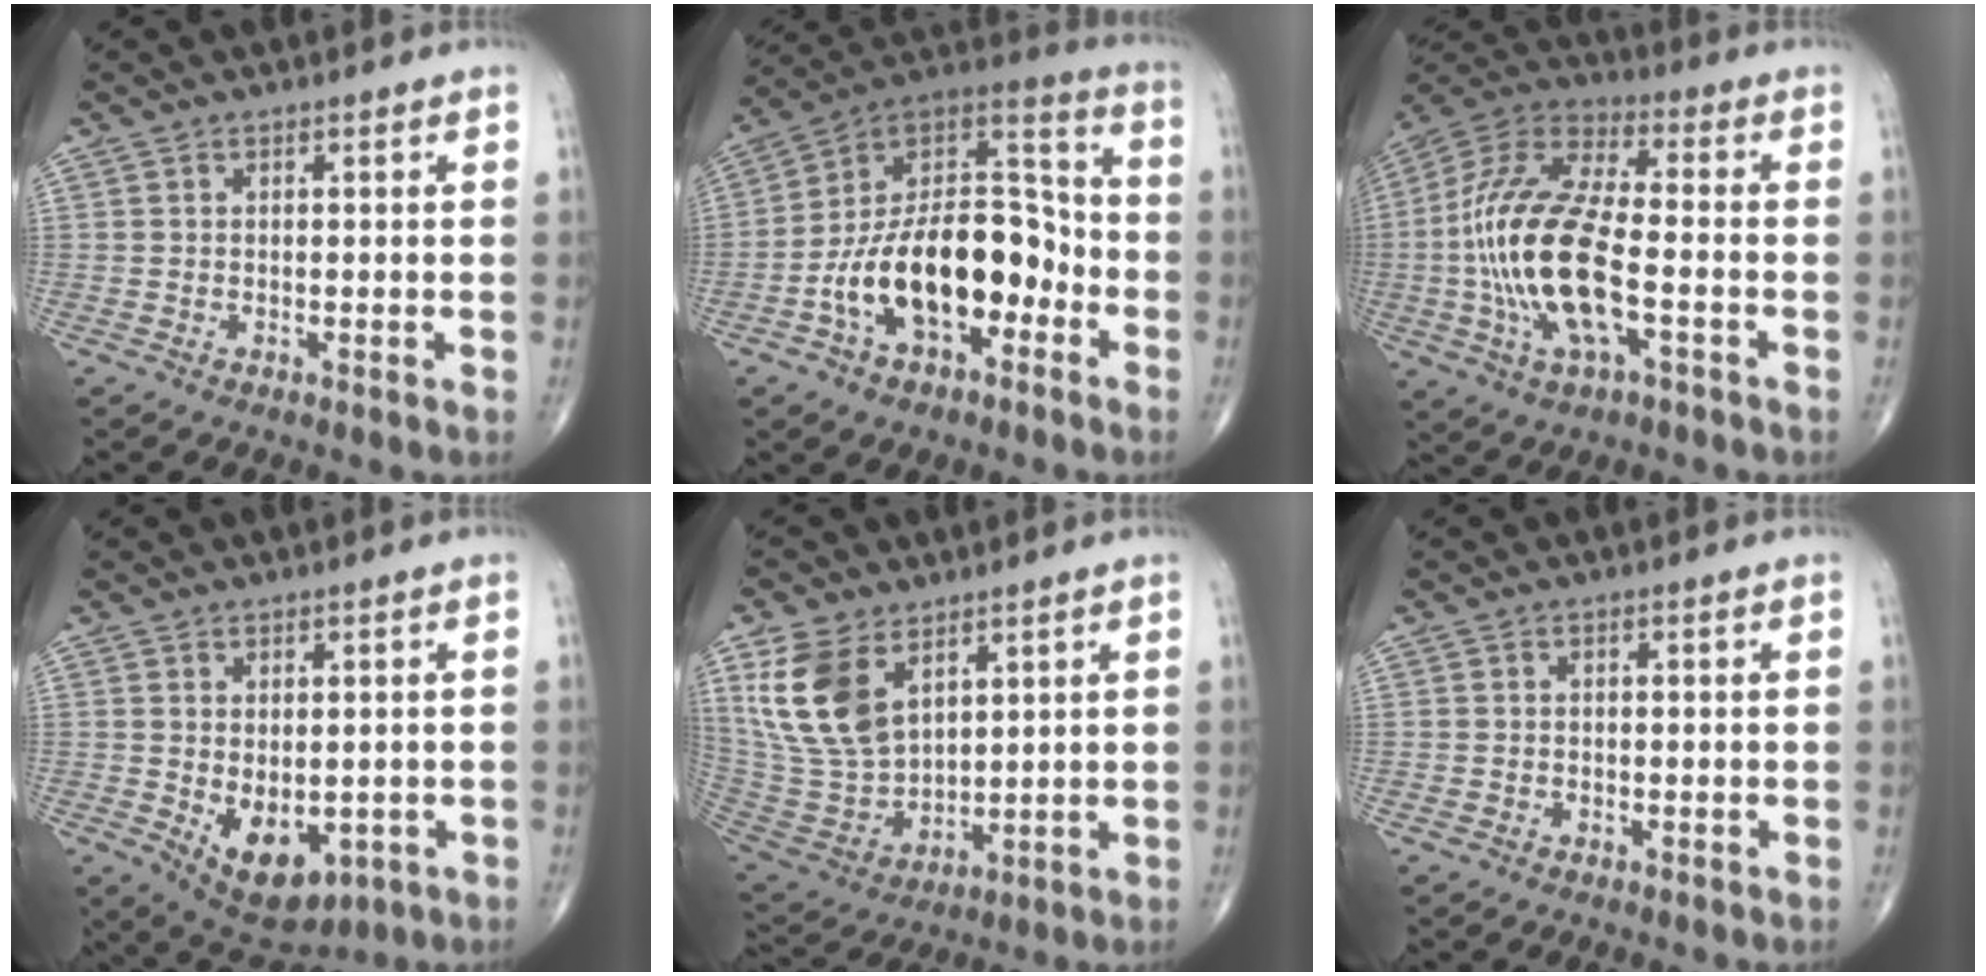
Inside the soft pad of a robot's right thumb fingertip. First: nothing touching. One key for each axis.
{"total": 20.7, "fx": -6.4, "fy": 11.5, "fz": 16.0, "tx": -0.238, "ty": 0.068, "tz": -0.108}
{"total": 20.8, "fx": -3.7, "fy": 8.5, "fz": 18.6, "tx": -0.402, "ty": 0.026, "tz": -0.065}
{"total": 9.6, "fx": -2.0, "fy": 5.7, "fz": 7.5, "tx": -0.090, "ty": -0.008, "tz": -0.009}
{"total": 15.2, "fx": 7.1, "fy": 9.2, "fz": 9.7, "tx": -0.183, "ty": -0.029, "tz": 0.161}
{"total": 0.7, "fx": -0.3, "fy": 0.6, "fz": 0.2, "tx": -0.003, "ty": 0.006, "tz": -0.005}